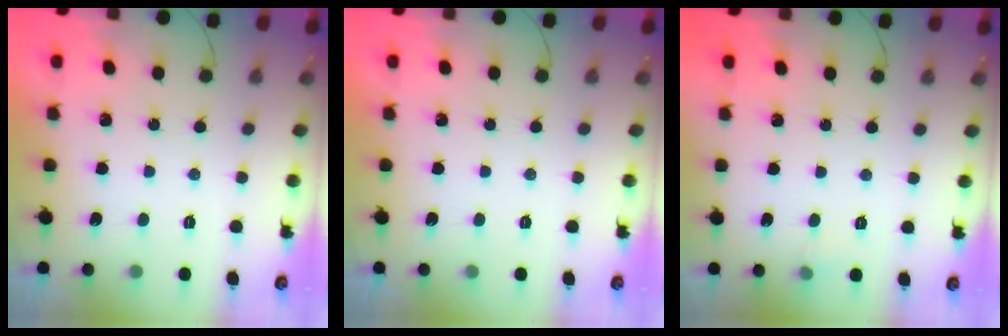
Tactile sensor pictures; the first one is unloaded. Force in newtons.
{"total": 0.0}
{"total": 2.9, "press": 2.8, "slide": 0.9}